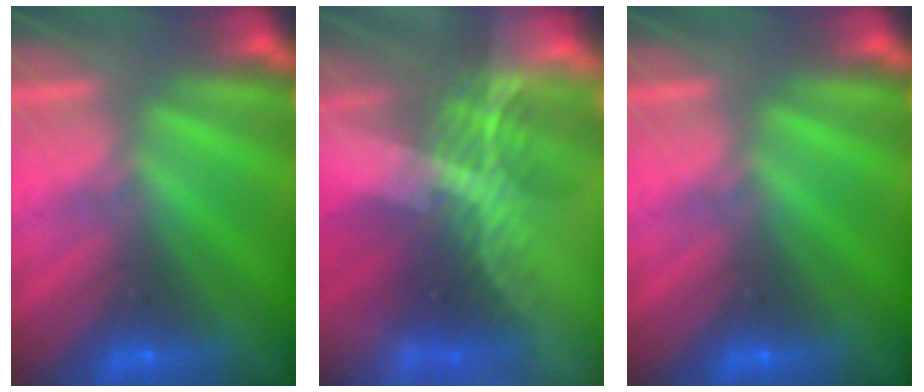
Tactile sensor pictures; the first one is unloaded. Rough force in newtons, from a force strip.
{"total": 8.3}
{"total": 0.0}